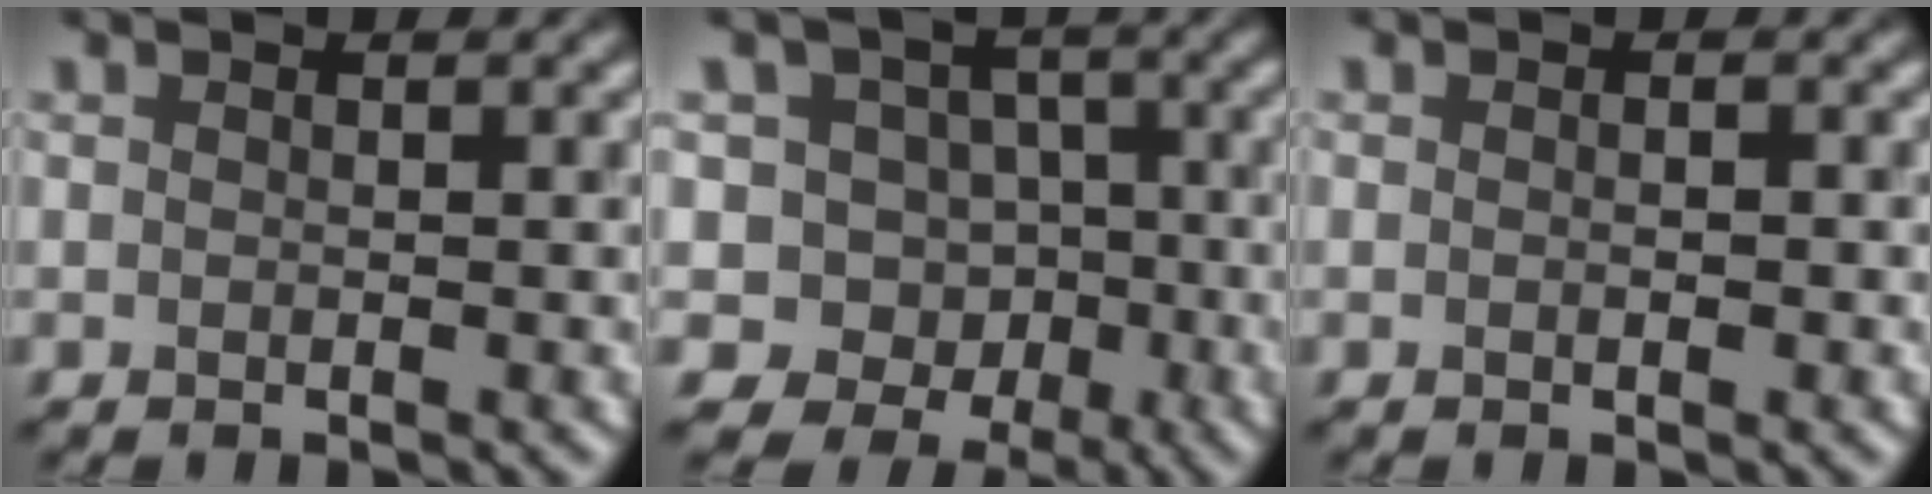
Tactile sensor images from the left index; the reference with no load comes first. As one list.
[{"total": 8.1, "force": [-2.8, 7.4, 1.7], "torque": [0.000, 0.018, -0.063]}, {"total": 1.0, "force": [0.1, 0.5, 0.9], "torque": [0.002, -0.003, -0.004]}]